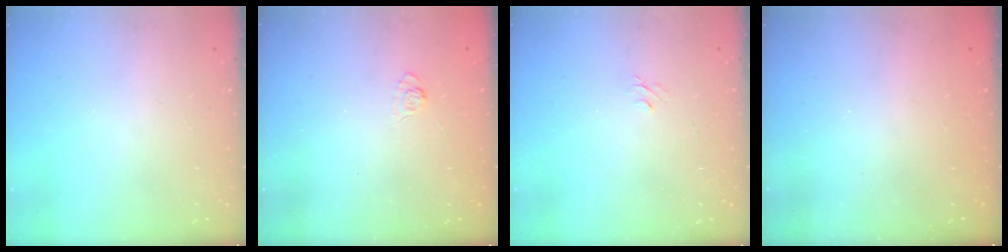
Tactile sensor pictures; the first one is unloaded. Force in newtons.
{"total": 3.8, "press": 3.6, "slide": 1.4}
{"total": 3.6, "press": 3.6, "slide": 0.3}
{"total": 2.5, "press": 2.4, "slide": 0.8}